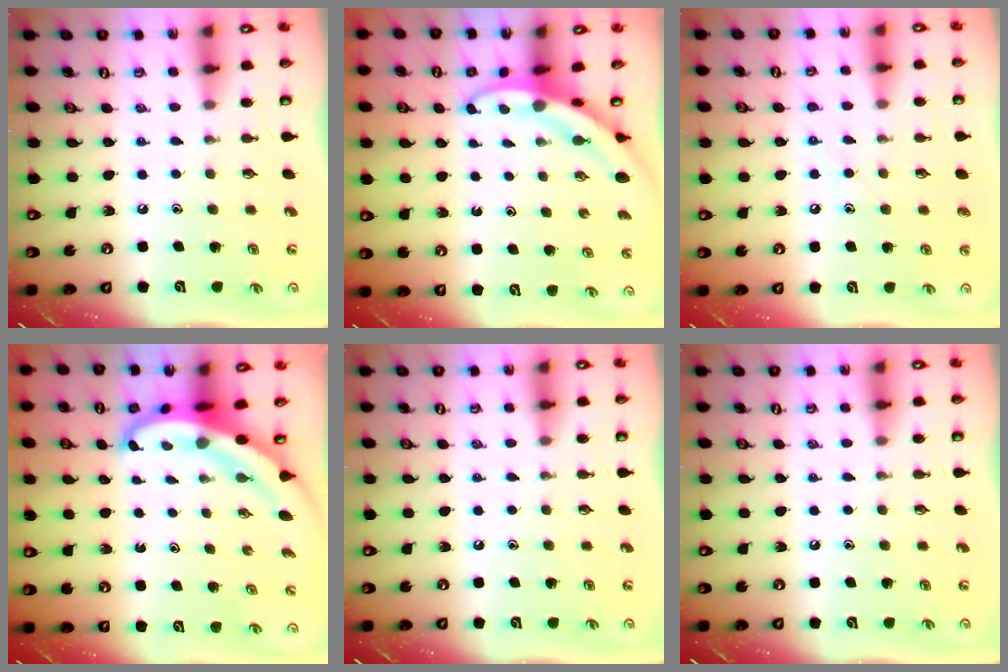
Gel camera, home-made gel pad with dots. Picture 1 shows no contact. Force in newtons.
{"total": 3.2, "press": 3.2, "slide": 0.3}
{"total": 6.4, "press": 6.4, "slide": 0.3}
{"total": 6.8, "press": 6.8, "slide": 0.7}
{"total": 0.0}
{"total": 0.0}